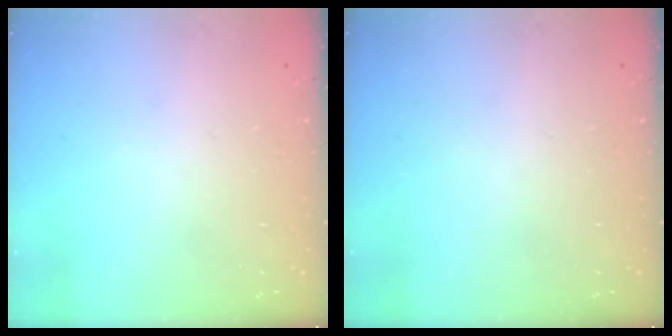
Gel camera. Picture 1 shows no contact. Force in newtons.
{"total": 0.0}